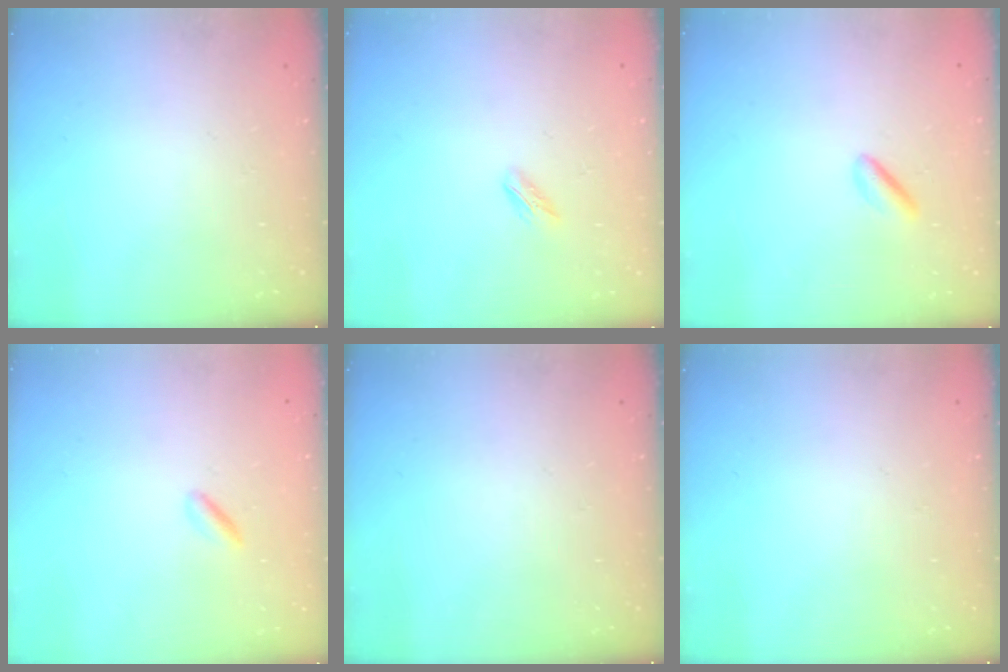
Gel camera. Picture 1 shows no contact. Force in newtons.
{"total": 2.2, "press": 2.1, "slide": 0.7}
{"total": 2.0, "press": 1.9, "slide": 0.7}
{"total": 0.9, "press": 0.6, "slide": 0.7}
{"total": 0.0}
{"total": 0.0}